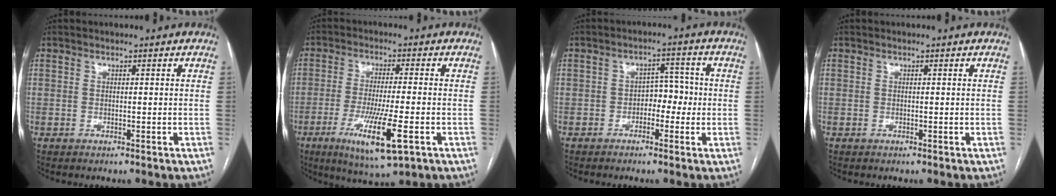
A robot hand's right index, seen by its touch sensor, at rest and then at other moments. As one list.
[{"total": 11.3, "force": [-4.5, 1.0, 10.4], "torque": [-0.190, -0.031, -0.071]}, {"total": 4.2, "force": [-1.1, 2.5, 3.1], "torque": [-0.037, 0.017, -0.019]}, {"total": 0.0}]